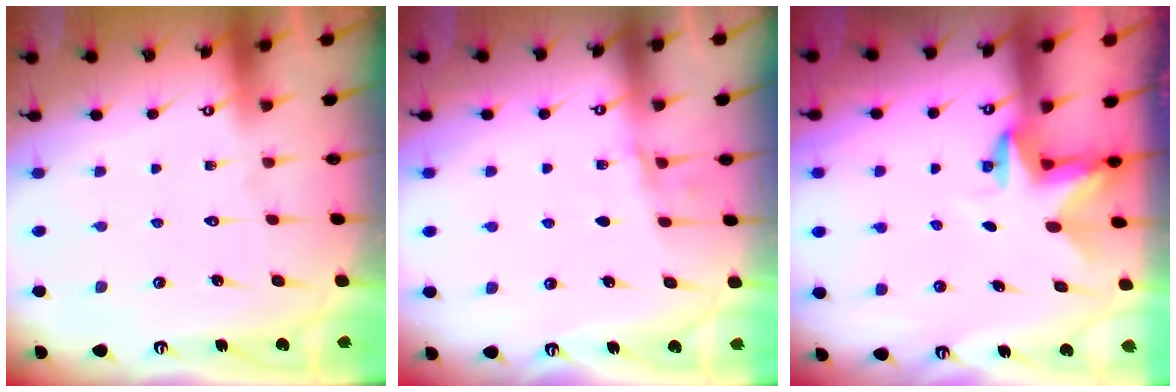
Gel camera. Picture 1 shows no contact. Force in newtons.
{"total": 4.0, "press": 3.8, "slide": 1.1}
{"total": 2.9, "press": 2.9, "slide": 0.1}